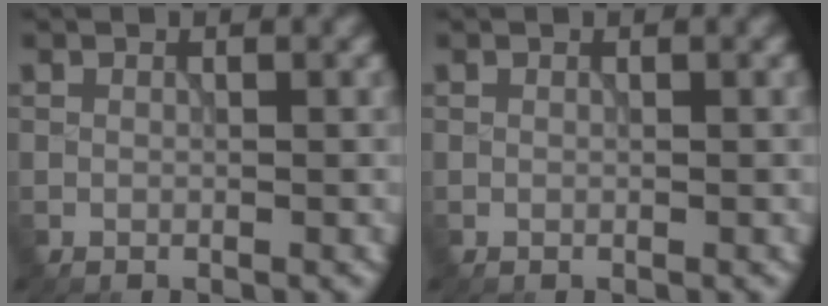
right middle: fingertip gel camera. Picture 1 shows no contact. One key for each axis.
{"total": 0.0}